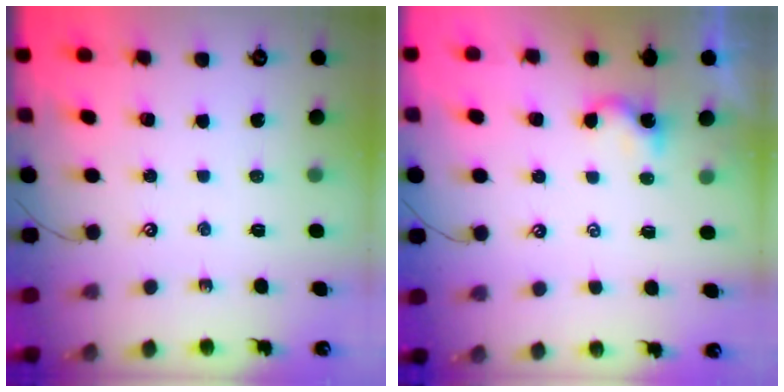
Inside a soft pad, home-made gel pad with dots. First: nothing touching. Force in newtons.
{"total": 1.9, "press": 1.9, "slide": 0.3}